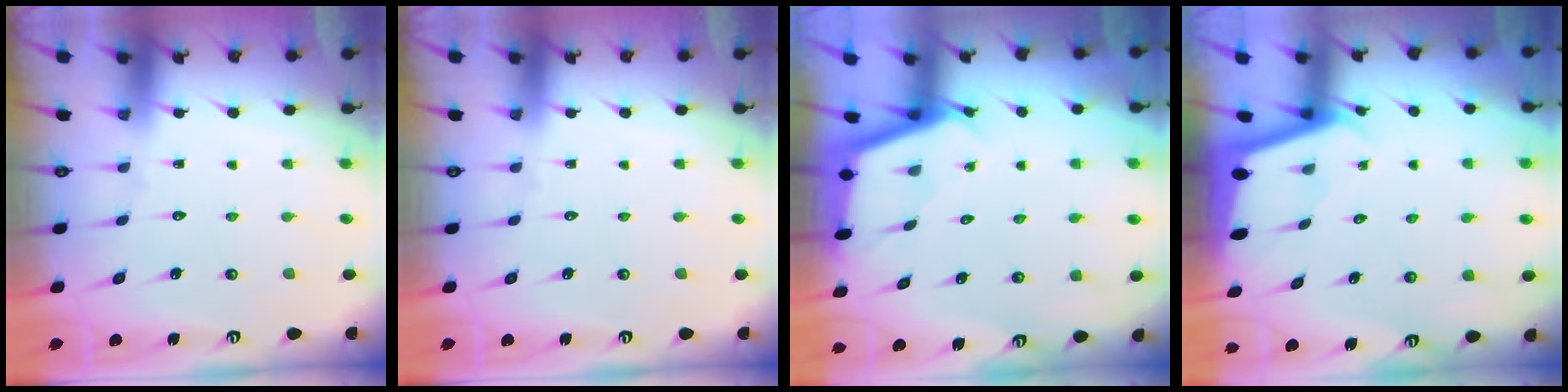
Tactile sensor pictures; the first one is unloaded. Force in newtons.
{"total": 0.0}
{"total": 2.2, "press": 2.2, "slide": 0.2}
{"total": 1.9, "press": 1.9, "slide": 0.1}